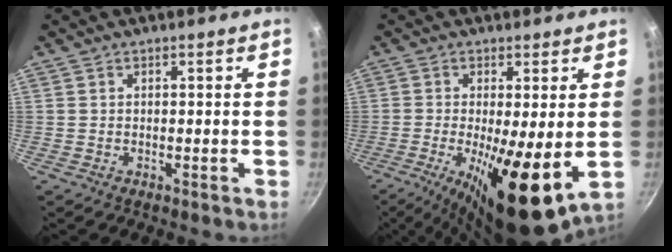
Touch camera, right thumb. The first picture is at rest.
{"total": 15.2, "force": [-2.4, 4.2, 14.4], "torque": [-0.231, -0.025, -0.031]}